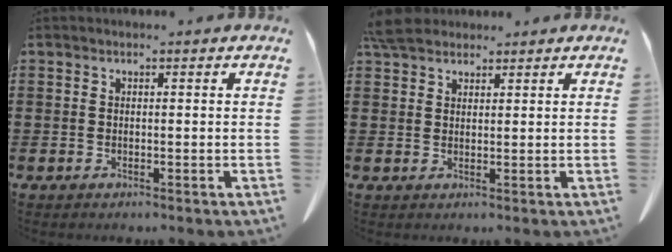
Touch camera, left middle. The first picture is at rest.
{"total": 4.0, "force": [3.5, 1.4, 1.3], "torque": [-0.036, 0.003, 0.068]}